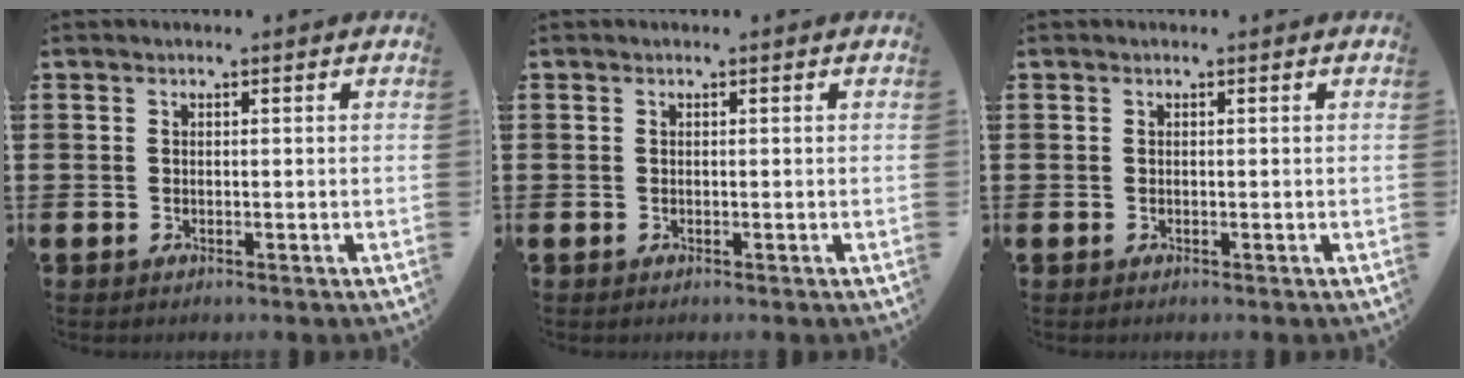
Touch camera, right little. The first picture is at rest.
{"total": 0.0}
{"total": 0.0}